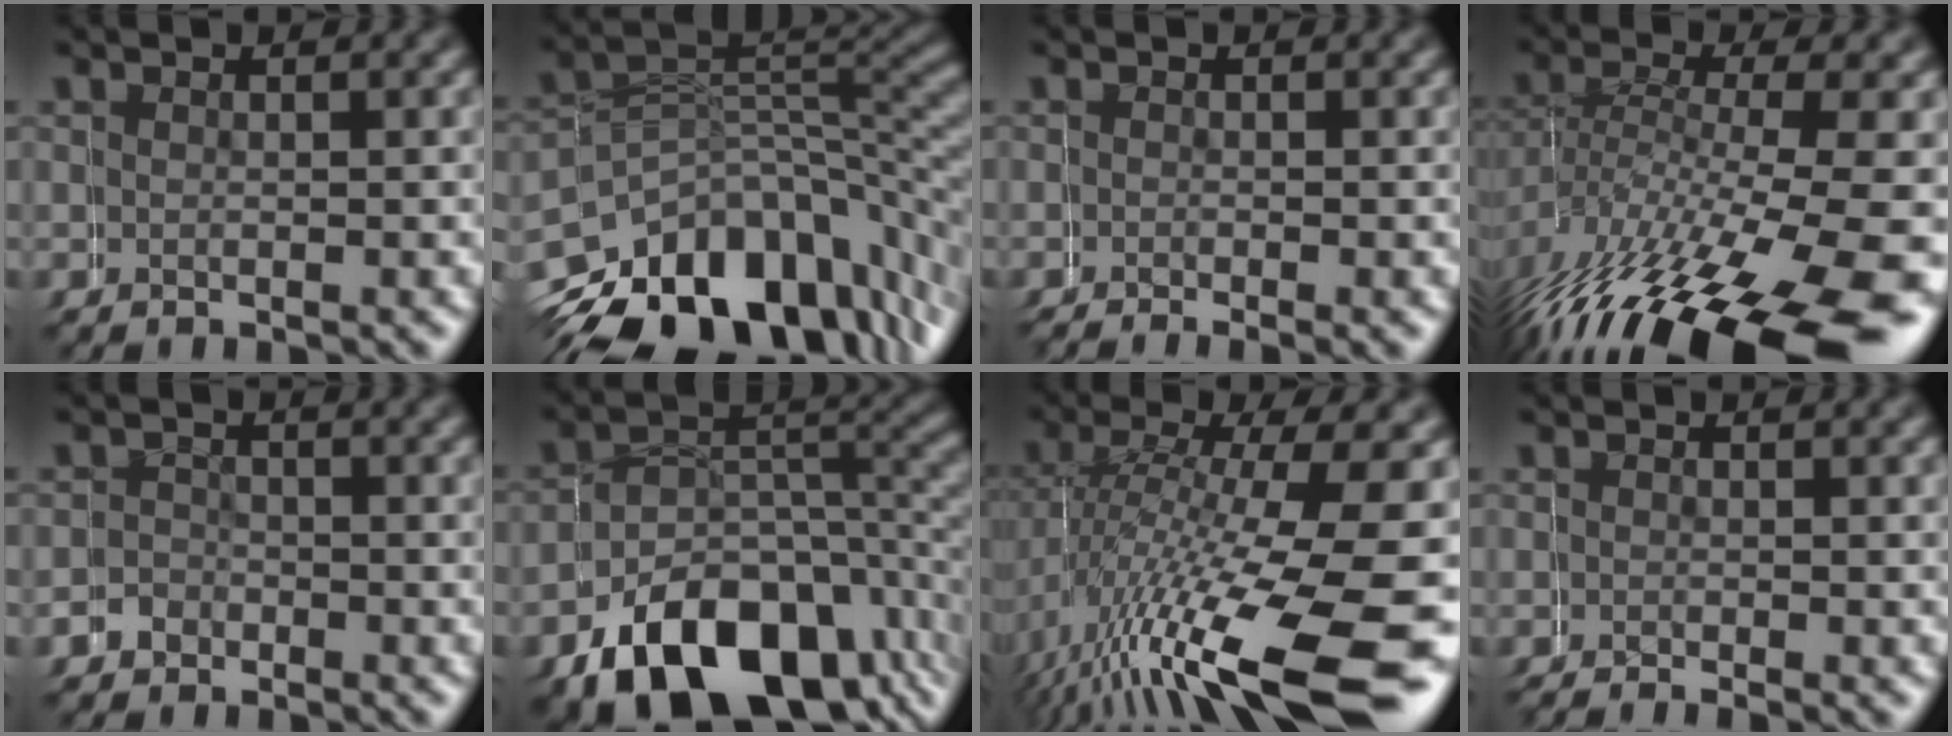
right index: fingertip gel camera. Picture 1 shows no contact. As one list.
[{"total": 13.7, "force": [-7.7, 8.5, 7.4], "torque": [-0.099, -0.024, -0.112]}, {"total": 1.7, "force": [-1.6, 0.0, 0.8], "torque": [-0.003, -0.003, -0.023]}, {"total": 10.6, "force": [-6.2, 4.2, 7.5], "torque": [-0.132, -0.036, -0.065]}, {"total": 3.0, "force": [-1.1, 1.0, -2.6], "torque": [0.038, 0.000, -0.021]}, {"total": 9.6, "force": [-5.8, 5.5, 5.4], "torque": [-0.060, -0.018, -0.086]}, {"total": 10.0, "force": [-2.8, 3.4, 9.0], "torque": [-0.151, -0.023, -0.021]}, {"total": 1.4, "force": [-1.3, 0.0, 0.7], "torque": [-0.004, -0.002, -0.019]}]